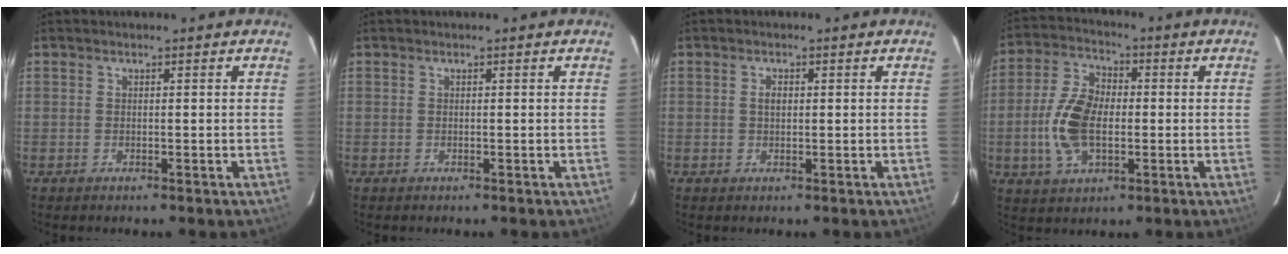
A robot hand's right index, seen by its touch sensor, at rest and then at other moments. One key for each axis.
{"total": 0.0}
{"total": 1.6, "fx": 0.2, "fy": 1.0, "fz": 1.2, "tx": -0.021, "ty": 0.005, "tz": 0.004}
{"total": 12.0, "fx": -1.5, "fy": 7.1, "fz": 9.5, "tx": -0.202, "ty": 0.008, "tz": -0.028}